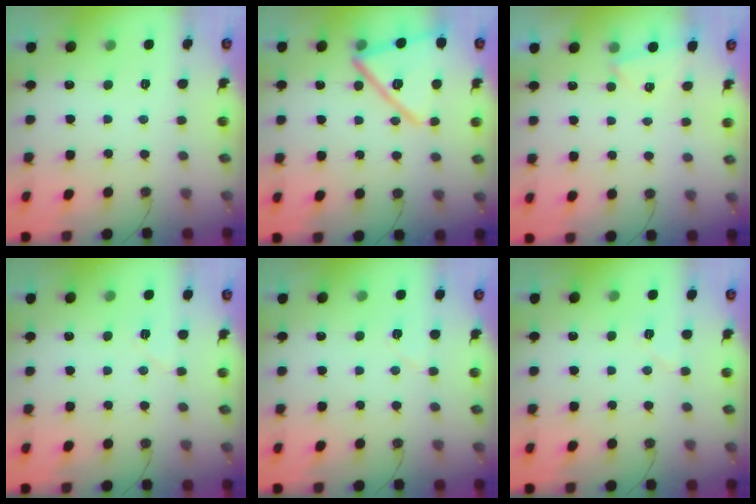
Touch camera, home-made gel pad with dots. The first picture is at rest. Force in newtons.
{"total": 19.0, "press": 18.9, "slide": 1.2}
{"total": 2.6, "press": 1.5, "slide": 2.1}
{"total": 5.4, "press": 5.0, "slide": 1.8}
{"total": 5.0, "press": 4.4, "slide": 2.3}
{"total": 5.6, "press": 5.3, "slide": 1.7}